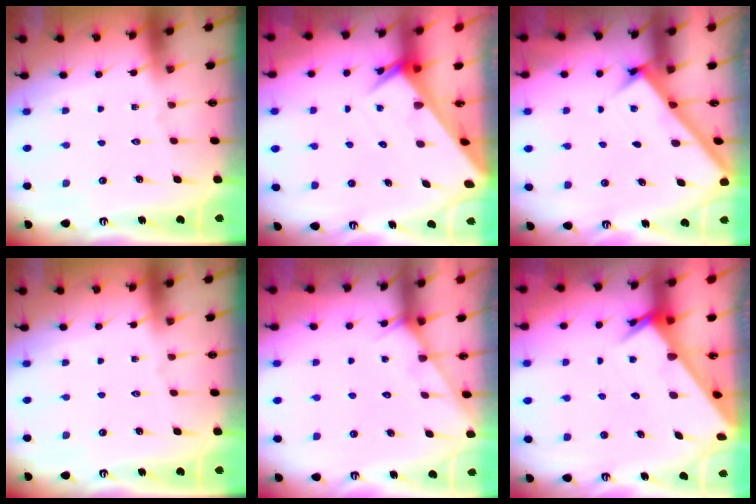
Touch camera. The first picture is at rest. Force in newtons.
{"total": 3.9, "press": 3.9, "slide": 0.2}
{"total": 2.5, "press": 2.5, "slide": 0.3}
{"total": 0.0}
{"total": 4.4, "press": 4.4, "slide": 0.2}
{"total": 3.8, "press": 3.8, "slide": 0.1}